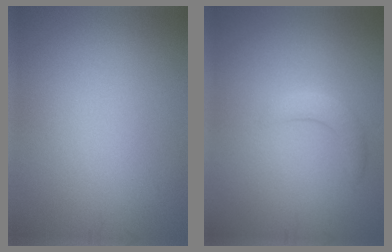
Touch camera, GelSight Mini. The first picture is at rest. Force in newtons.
{"total": 1.8, "press": 1.8, "slide": 0.1}